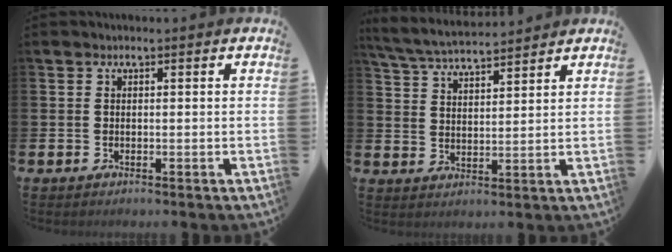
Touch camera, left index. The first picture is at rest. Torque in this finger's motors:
{"motor_torque": [0.23, -0.34, 0.43, 0.14]}